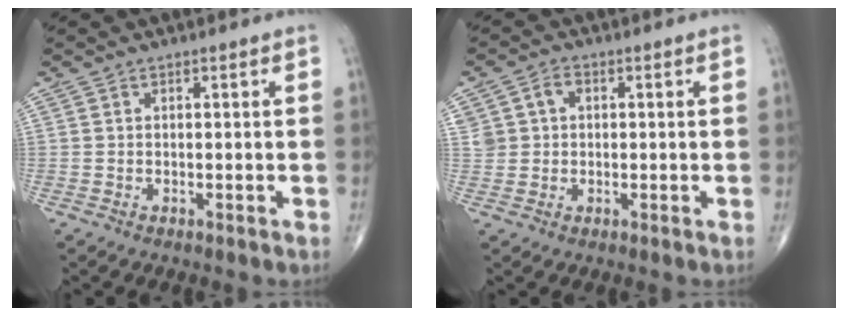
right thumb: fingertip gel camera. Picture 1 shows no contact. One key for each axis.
{"total": 4.3, "fx": 1.1, "fy": 3.6, "fz": 2.2, "tx": -0.027, "ty": 0.009, "tz": 0.021}